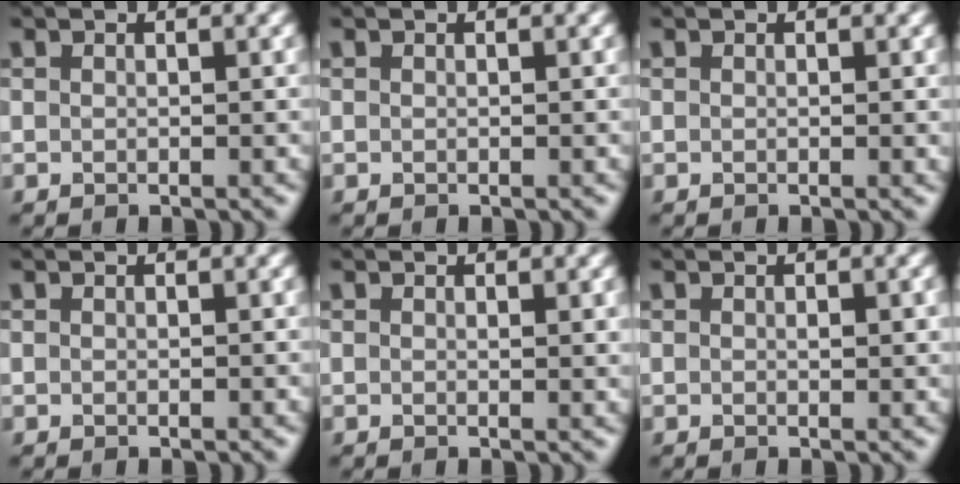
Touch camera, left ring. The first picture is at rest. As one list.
[{"total": 0.0}, {"total": 0.0}, {"total": 0.0}, {"total": 0.7, "force": [0.3, 0.1, 0.6], "torque": [-0.004, -0.003, 0.005]}, {"total": 0.9, "force": [0.1, 0.4, 0.8], "torque": [-0.011, -0.003, 0.001]}]